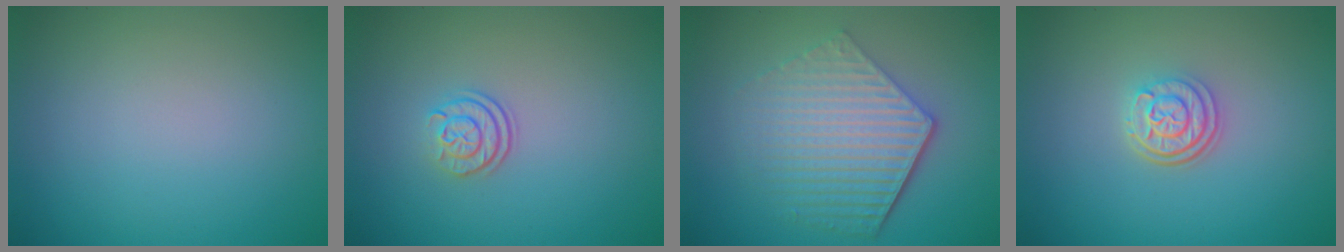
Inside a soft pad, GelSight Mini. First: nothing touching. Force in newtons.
{"total": 2.4, "press": 1.8, "slide": 1.5}
{"total": 6.1, "press": 4.5, "slide": 4.2}
{"total": 3.0, "press": 2.4, "slide": 1.8}